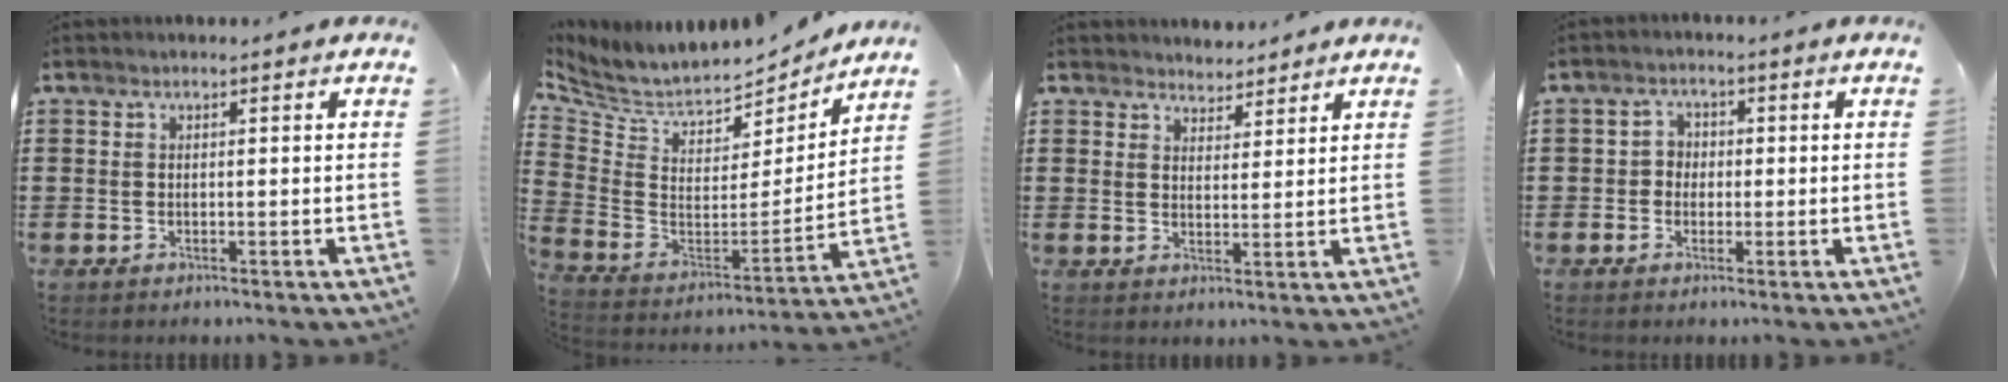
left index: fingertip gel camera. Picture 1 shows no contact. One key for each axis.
{"total": 6.5, "fx": 5.9, "fy": 2.1, "fz": 1.8, "tx": -0.071, "ty": -0.054, "tz": 0.099}
{"total": 3.3, "fx": 3.2, "fy": 1.0, "fz": -0.3, "tx": -0.005, "ty": -0.004, "tz": 0.061}
{"total": 2.3, "fx": -0.6, "fy": 2.2, "fz": 0.6, "tx": -0.021, "ty": 0.009, "tz": -0.016}